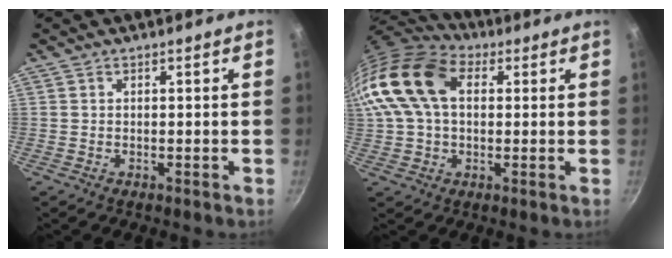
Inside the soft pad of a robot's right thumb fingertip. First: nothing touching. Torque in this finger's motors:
{"motor_torque": [0.88, 4.13, 1.17, -0.87, 0.25]}